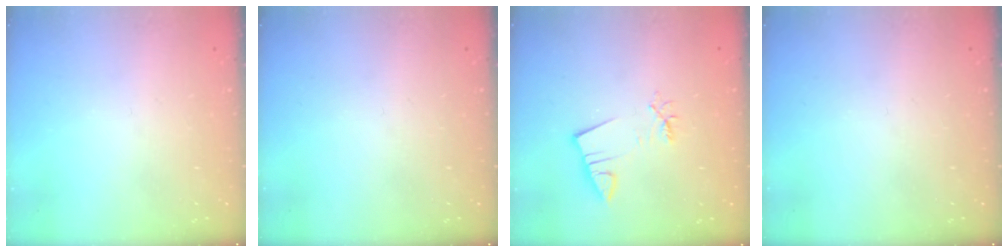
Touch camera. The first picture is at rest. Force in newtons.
{"total": 0.0}
{"total": 3.6, "press": 3.5, "slide": 0.5}
{"total": 0.0}